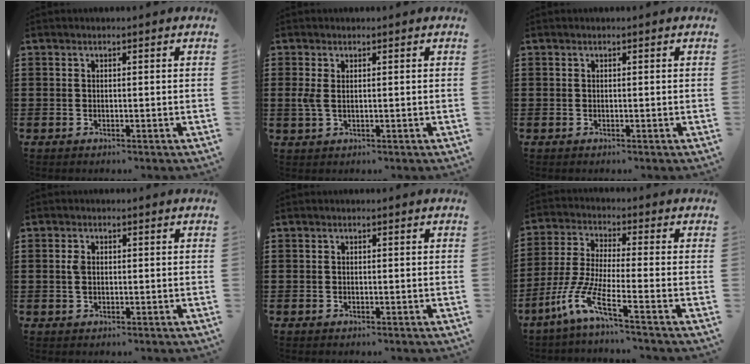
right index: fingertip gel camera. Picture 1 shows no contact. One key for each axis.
{"total": 2.1, "fx": 0.6, "fy": 0.9, "fz": 1.8, "tx": -0.054, "ty": -0.002, "tz": 0.005}
{"total": 0.0}
{"total": 1.9, "fx": 0.2, "fy": 1.2, "fz": 1.4, "tx": -0.039, "ty": 0.005, "tz": 0.000}
{"total": 0.0}
{"total": 7.8, "fx": -5.0, "fy": 0.8, "fz": 5.9, "tx": -0.159, "ty": -0.020, "tz": -0.106}